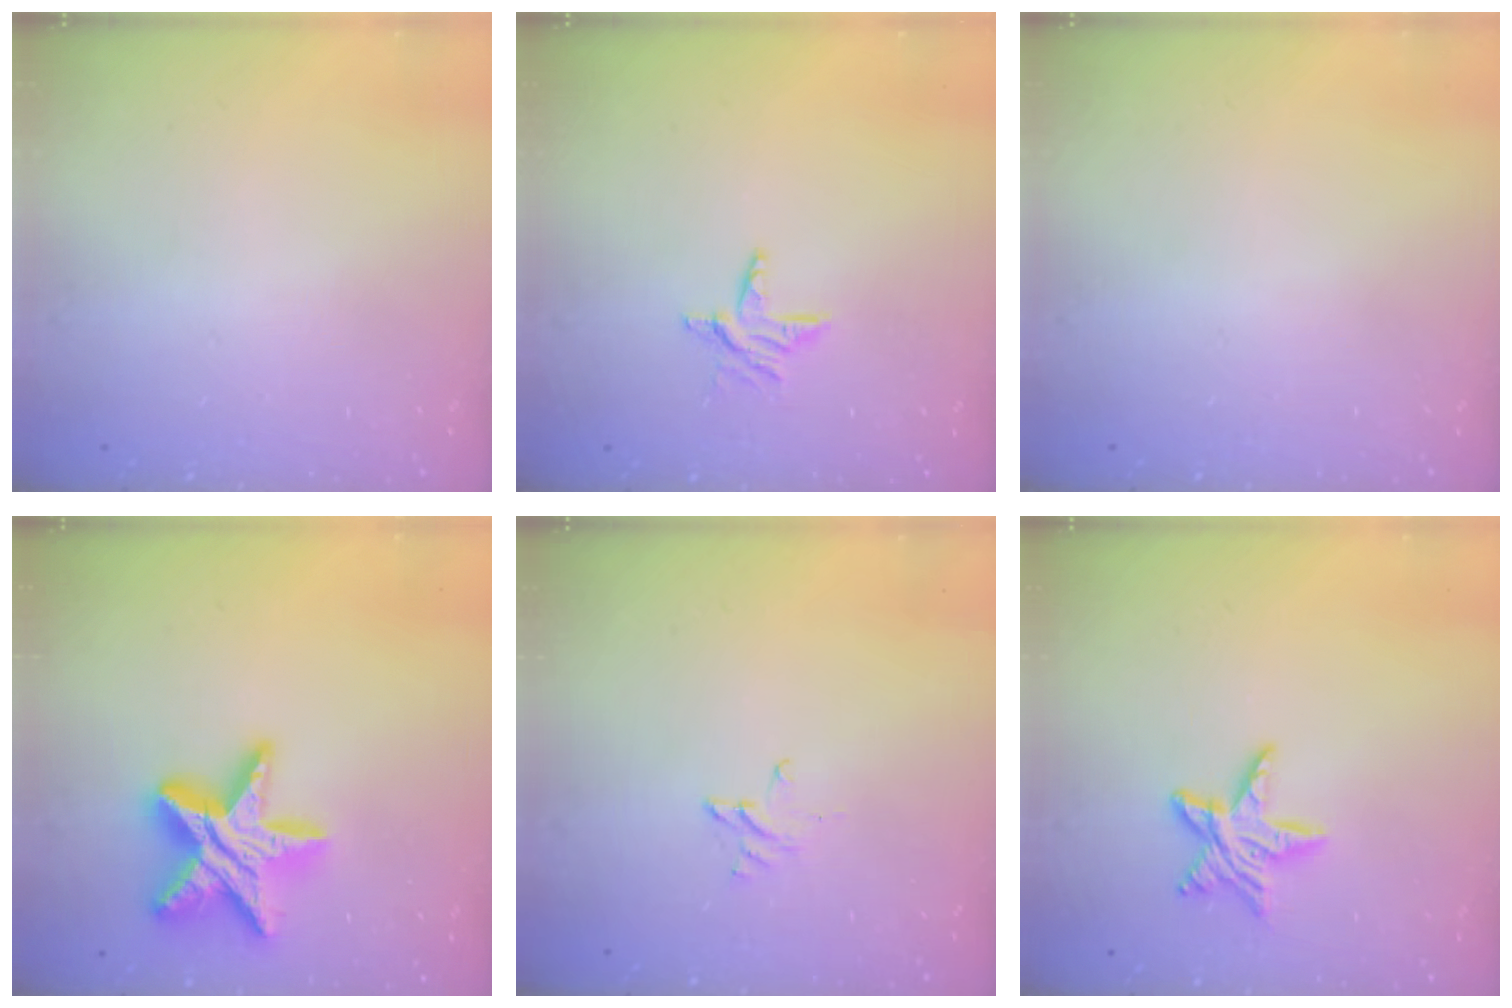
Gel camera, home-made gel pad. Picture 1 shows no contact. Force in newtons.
{"total": 6.6, "press": 6.6, "slide": 0.6}
{"total": 0.0}
{"total": 17.7, "press": 17.6, "slide": 1.2}
{"total": 2.6, "press": 2.6, "slide": 0.2}
{"total": 8.9, "press": 8.9, "slide": 0.5}